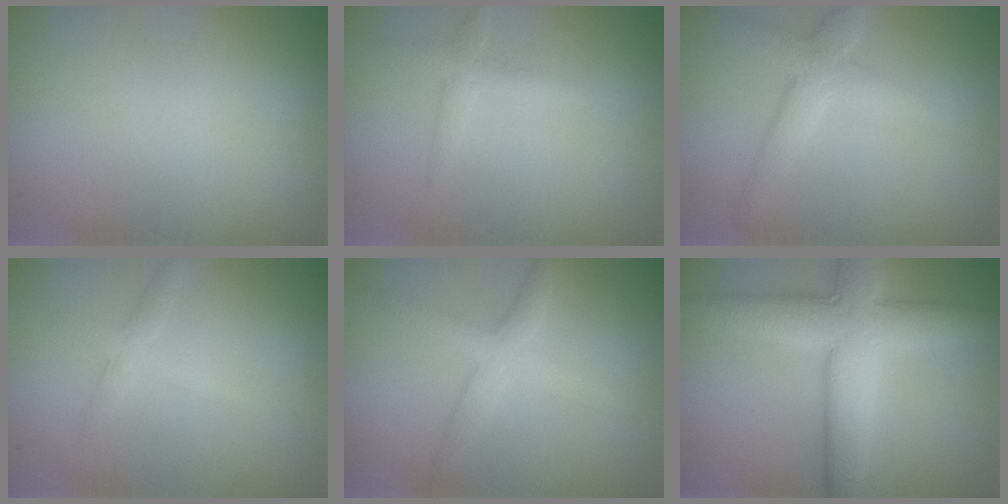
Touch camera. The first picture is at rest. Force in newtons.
{"total": 1.5, "press": 1.5, "slide": 0.0}
{"total": 3.5, "press": 3.5, "slide": 0.3}
{"total": 1.6, "press": 1.6, "slide": 0.1}
{"total": 3.2, "press": 3.2, "slide": 0.1}
{"total": 7.9, "press": 7.9, "slide": 0.6}